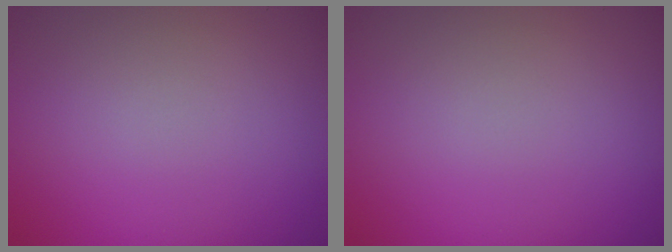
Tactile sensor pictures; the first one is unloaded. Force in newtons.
{"total": 0.0}